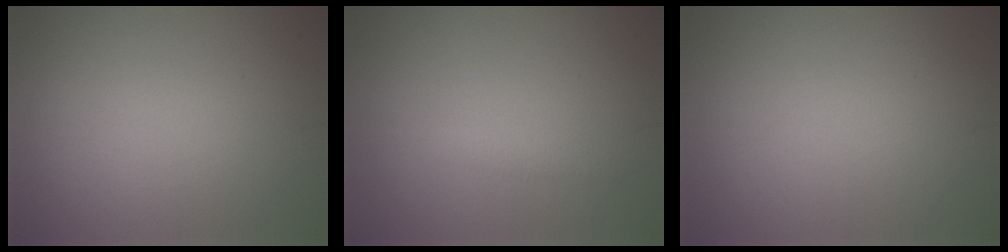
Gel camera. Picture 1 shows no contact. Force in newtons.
{"total": 1.2, "press": 1.2, "slide": 0.0}
{"total": 0.0}